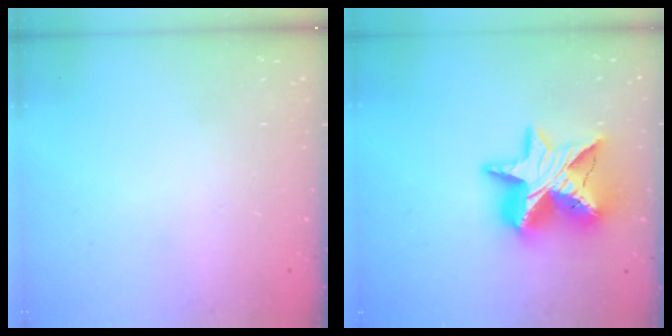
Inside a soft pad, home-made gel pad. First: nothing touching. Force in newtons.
{"total": 18.1, "press": 18.1, "slide": 1.4}